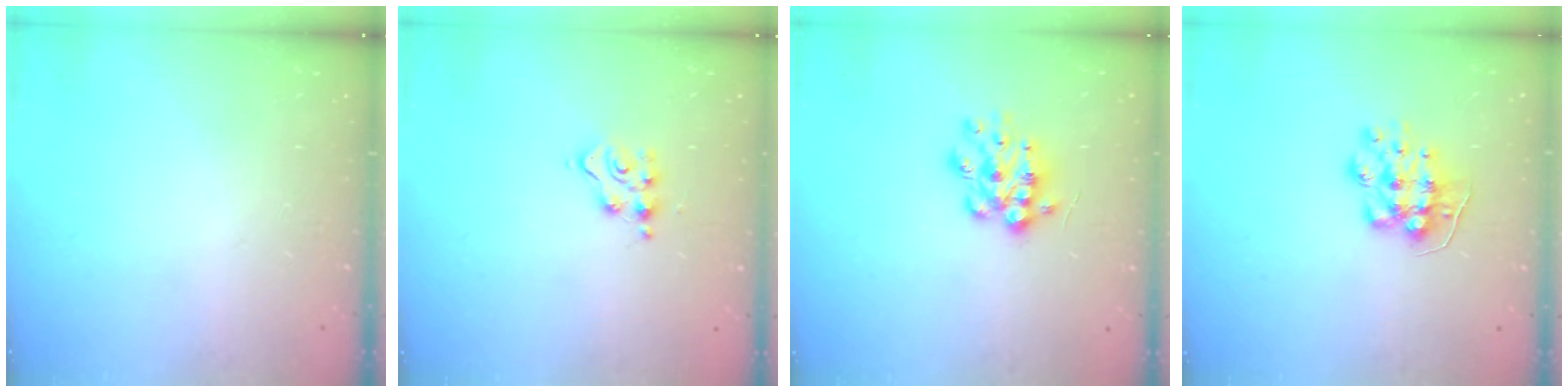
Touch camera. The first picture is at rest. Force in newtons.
{"total": 6.1, "press": 6.1, "slide": 0.5}
{"total": 10.9, "press": 10.9, "slide": 0.5}
{"total": 8.8, "press": 8.8, "slide": 0.4}